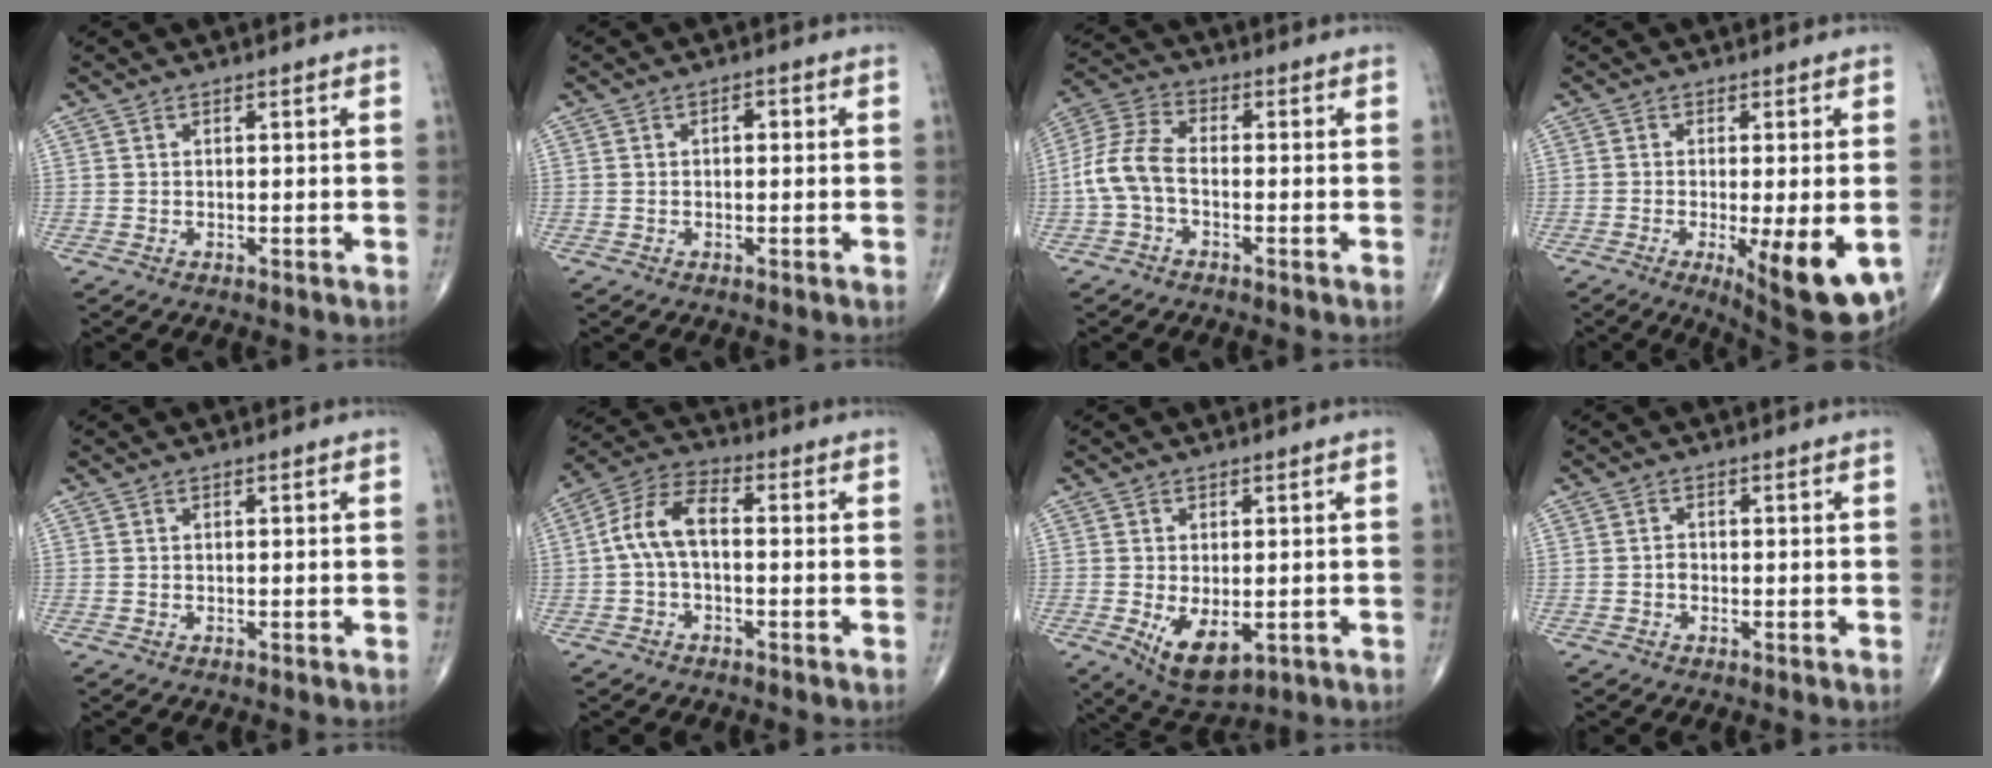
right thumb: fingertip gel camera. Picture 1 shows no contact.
{"total": 1.6, "force": [0.1, 0.9, 1.2], "torque": [-0.010, 0.004, -0.004]}
{"total": 7.9, "force": [-1.7, 4.5, 6.3], "torque": [-0.139, 0.025, -0.044]}
{"total": 13.4, "force": [-4.3, 3.8, 12.1], "torque": [-0.147, -0.018, -0.049]}
{"total": 0.0}
{"total": 8.4, "force": [-0.4, 4.5, 7.1], "torque": [-0.142, 0.031, -0.016]}
{"total": 8.0, "force": [-1.8, 4.3, 6.5], "torque": [-0.103, -0.015, -0.014]}
{"total": 1.0, "force": [-0.4, 0.8, 0.5], "torque": [-0.004, 0.003, -0.008]}